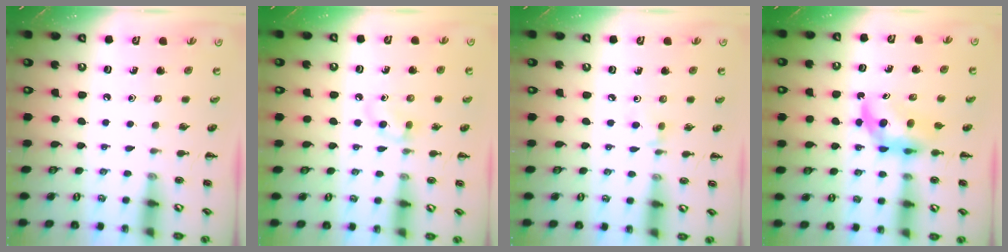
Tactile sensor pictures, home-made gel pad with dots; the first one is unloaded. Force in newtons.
{"total": 4.4, "press": 4.0, "slide": 1.9}
{"total": 2.7, "press": 2.5, "slide": 1.0}
{"total": 5.9, "press": 5.8, "slide": 0.9}